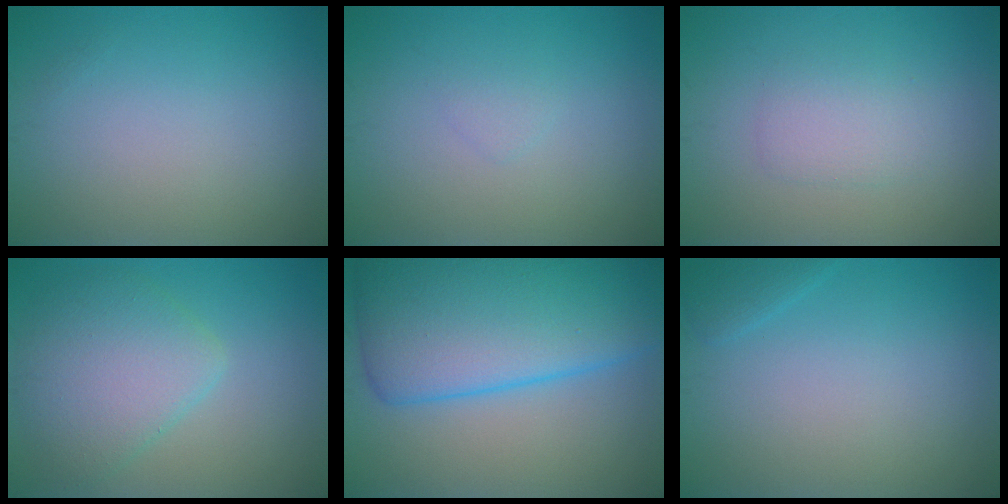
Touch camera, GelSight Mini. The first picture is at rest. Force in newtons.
{"total": 0.6, "press": 0.6, "slide": 0.0}
{"total": 1.9, "press": 1.9, "slide": 0.0}
{"total": 5.2, "press": 5.2, "slide": 0.3}
{"total": 12.2, "press": 12.1, "slide": 0.4}
{"total": 1.1, "press": 1.1, "slide": 0.1}